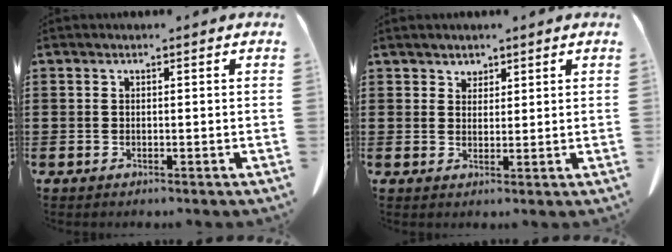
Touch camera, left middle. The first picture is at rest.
{"total": 2.0, "force": [1.7, 0.9, 0.0], "torque": [-0.006, 0.003, 0.034]}